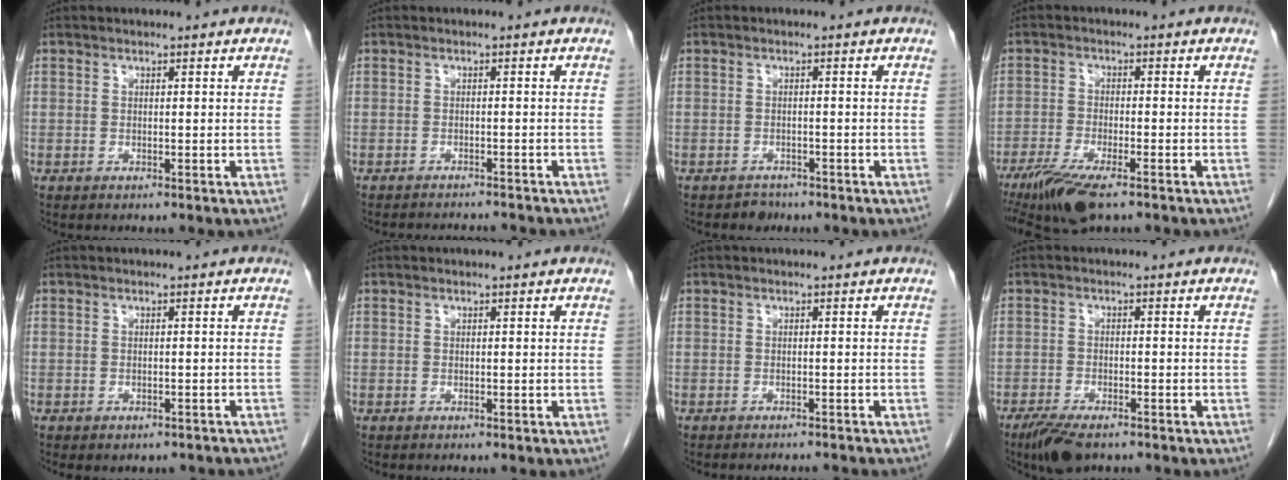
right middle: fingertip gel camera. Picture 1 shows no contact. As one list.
[{"total": 6.6, "force": [-6.4, 0.5, 1.5], "torque": [-0.015, -0.002, -0.078]}, {"total": 1.7, "force": [-1.3, 1.0, -0.2], "torque": [-0.002, 0.002, -0.022]}, {"total": 8.4, "force": [-5.8, 1.7, 5.9], "torque": [-0.105, -0.020, -0.099]}, {"total": 4.4, "force": [-3.7, 1.9, 1.4], "torque": [-0.011, 0.007, -0.038]}, {"total": 0.0}, {"total": 4.8, "force": [-4.6, 0.5, 1.2], "torque": [-0.010, -0.008, -0.052]}, {"total": 5.7, "force": [-4.3, 1.8, 3.3], "torque": [-0.059, -0.009, -0.073]}]